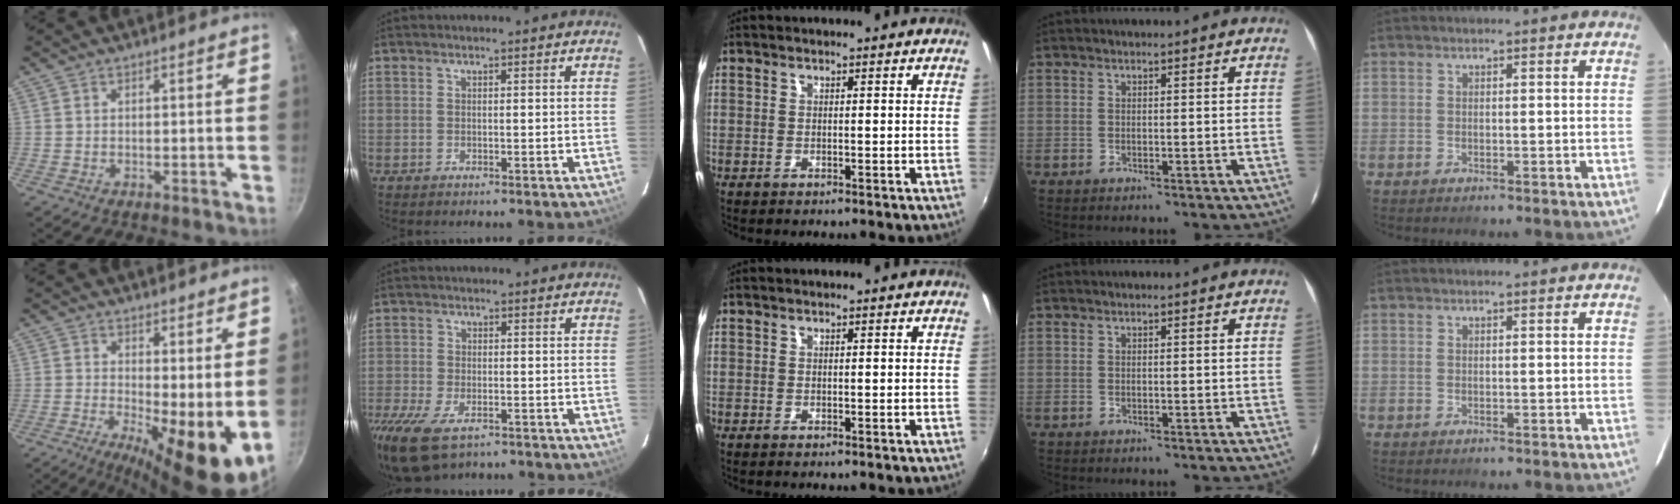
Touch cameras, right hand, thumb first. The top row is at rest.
{"thumb": {"total": 10.6, "force": [-0.3, 3.1, 10.1], "torque": [-0.137, -0.014, -0.006]}, "index": {"total": 10.8, "force": [-7.2, 4.9, 6.4], "torque": [-0.163, -0.040, -0.131]}}